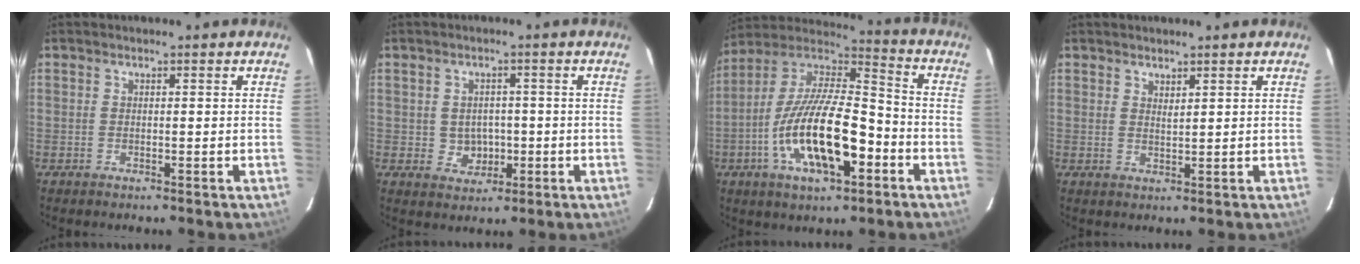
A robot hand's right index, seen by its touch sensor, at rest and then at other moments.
{"total": 4.1, "force": [-0.5, 3.9, 1.3], "torque": [-0.029, 0.011, 0.005]}
{"total": 19.9, "force": [-7.1, 7.3, 17.1], "torque": [-0.328, -0.009, -0.129]}
{"total": 1.5, "force": [1.2, 0.4, 0.6], "torque": [-0.009, 0.000, 0.022]}